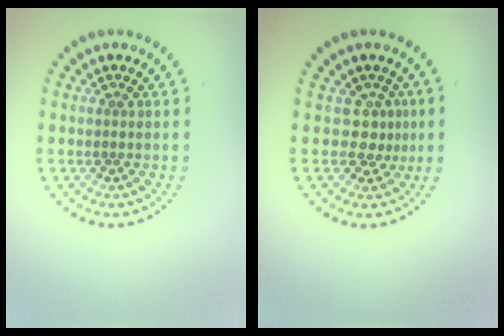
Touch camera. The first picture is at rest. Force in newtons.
{"total": 1.8, "press": 1.3, "slide": 1.3}